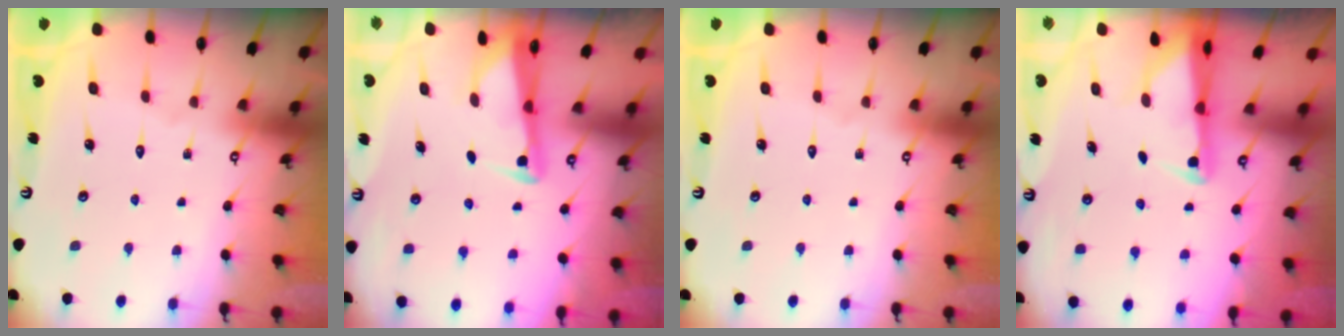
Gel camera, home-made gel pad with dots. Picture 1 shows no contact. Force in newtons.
{"total": 2.7, "press": 2.7, "slide": 0.3}
{"total": 0.0}
{"total": 2.5, "press": 2.5, "slide": 0.5}